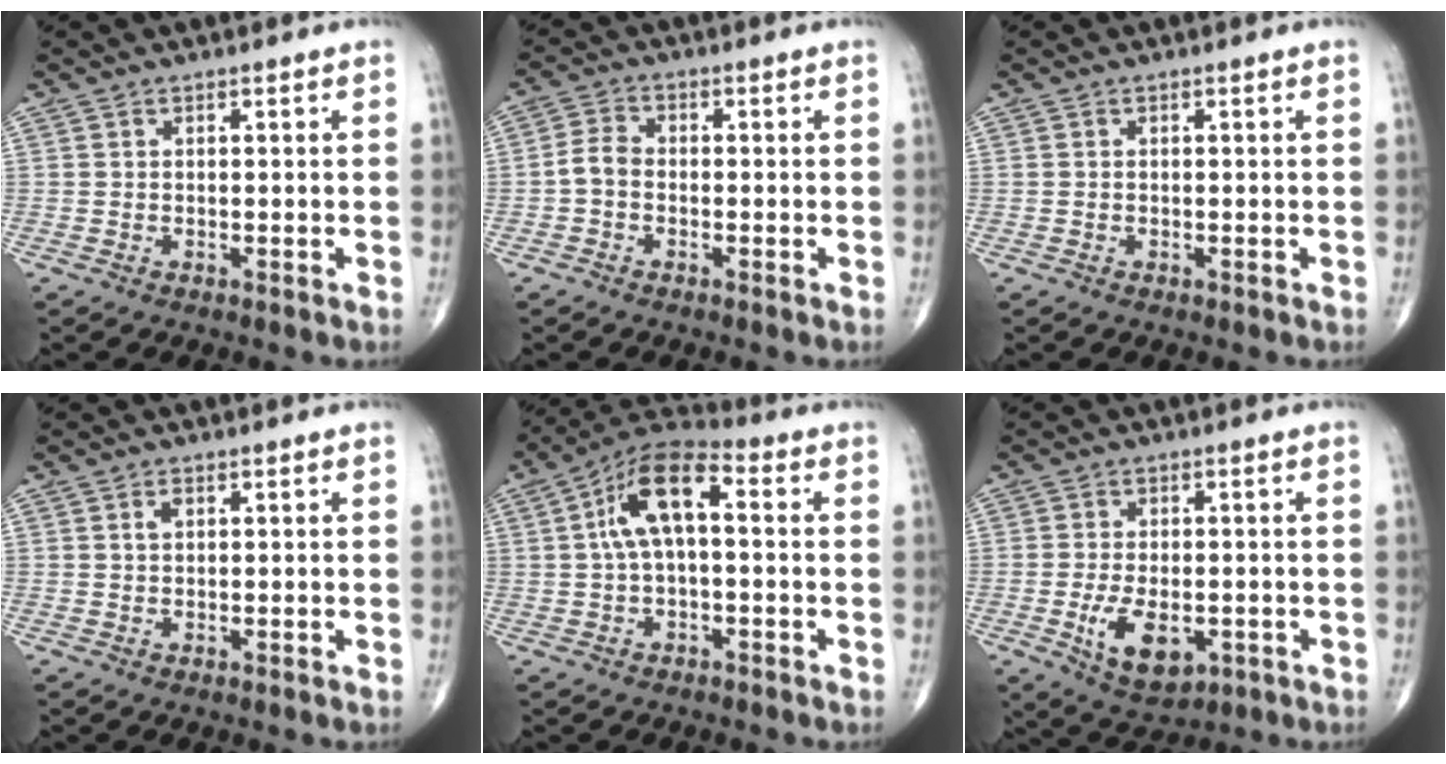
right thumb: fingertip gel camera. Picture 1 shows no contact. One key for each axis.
{"total": 3.5, "fx": -0.9, "fy": 2.4, "fz": 2.4, "tx": -0.045, "ty": 0.013, "tz": -0.028}
{"total": 0.0}
{"total": 1.3, "fx": 0.4, "fy": 0.8, "fz": 1.0, "tx": -0.013, "ty": 0.002, "tz": 0.006}
{"total": 11.5, "fx": 1.3, "fy": 5.2, "fz": 10.2, "tx": -0.184, "ty": 0.040, "tz": 0.011}
{"total": 9.2, "fx": -2.5, "fy": 5.1, "fz": 7.3, "tx": -0.116, "ty": -0.006, "tz": -0.029}